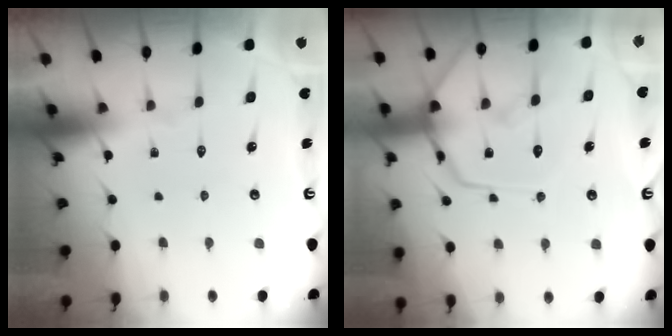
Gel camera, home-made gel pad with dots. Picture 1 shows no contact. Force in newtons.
{"total": 14.2, "press": 14.2, "slide": 1.3}